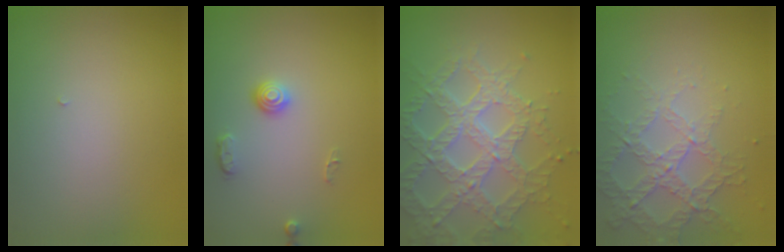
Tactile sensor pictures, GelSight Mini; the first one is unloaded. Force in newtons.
{"total": 1.4, "press": 1.0, "slide": 1.0}
{"total": 7.1, "press": 5.3, "slide": 4.7}
{"total": 4.2, "press": 3.0, "slide": 2.9}